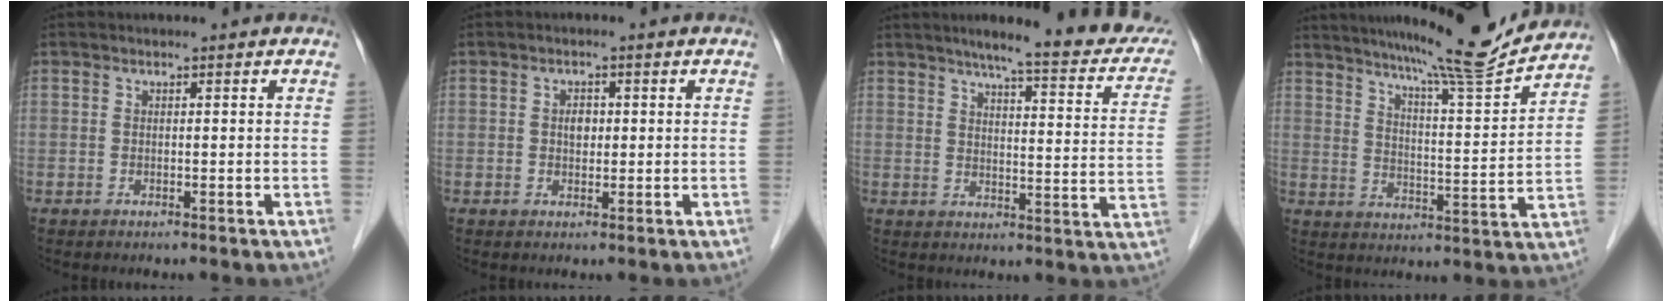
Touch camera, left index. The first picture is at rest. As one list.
[{"total": 1.8, "force": [0.2, 1.3, 1.3], "torque": [-0.023, 0.003, 0.004]}, {"total": 19.3, "force": [15.9, 2.2, 10.6], "torque": [-0.123, -0.016, 0.186]}, {"total": 14.9, "force": [13.7, -0.8, 5.8], "torque": [-0.096, -0.019, 0.195]}]